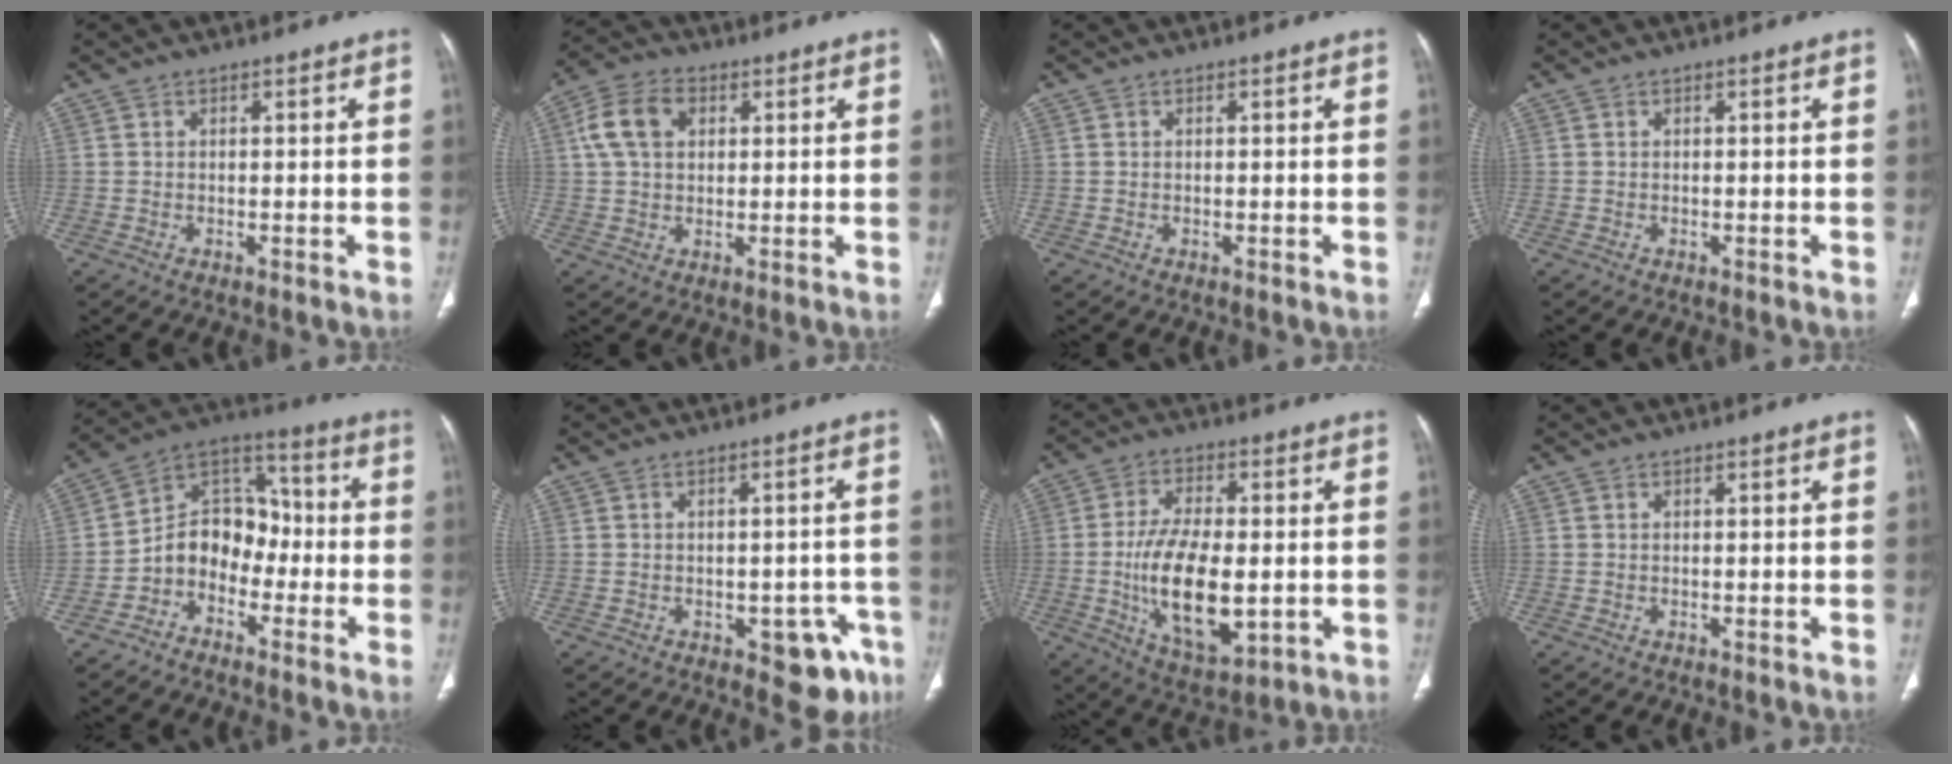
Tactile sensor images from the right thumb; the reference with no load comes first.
{"total": 8.6, "force": [2.4, 6.0, 5.7], "torque": [-0.106, 0.013, 0.040]}
{"total": 0.0}
{"total": 0.0}
{"total": 10.8, "force": [-3.9, 8.3, 5.7], "torque": [-0.063, 0.066, -0.084]}
{"total": 7.3, "force": [-3.7, 4.1, 4.8], "torque": [-0.020, 0.020, -0.039]}
{"total": 15.9, "force": [-2.2, 7.7, 13.8], "torque": [-0.233, -0.009, -0.027]}
{"total": 0.0}